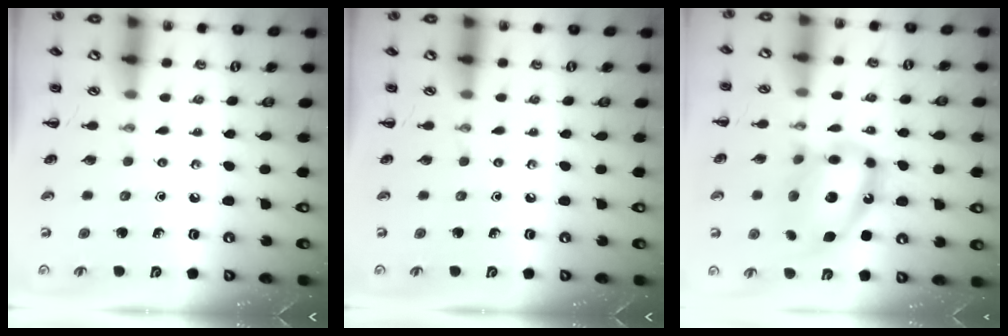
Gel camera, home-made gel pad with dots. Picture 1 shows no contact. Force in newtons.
{"total": 0.0}
{"total": 15.3, "press": 14.8, "slide": 3.9}